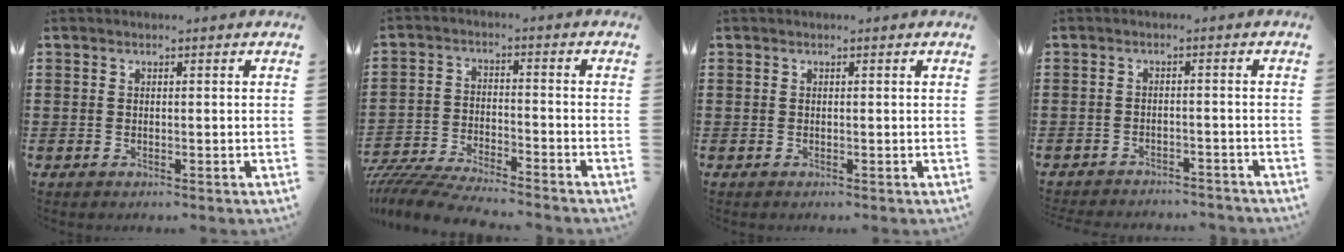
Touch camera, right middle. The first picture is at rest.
{"total": 6.4, "force": [-6.2, 0.2, 1.3], "torque": [-0.035, -0.002, -0.126]}
{"total": 0.0}
{"total": 2.5, "force": [-2.5, 0.2, 0.0], "torque": [-0.006, 0.000, -0.054]}